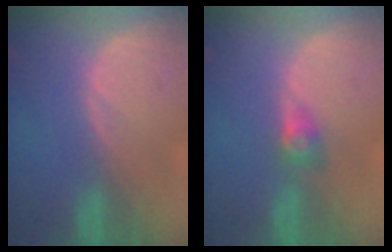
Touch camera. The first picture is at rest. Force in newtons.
{"total": 2.9, "press": 2.4, "slide": 1.5}